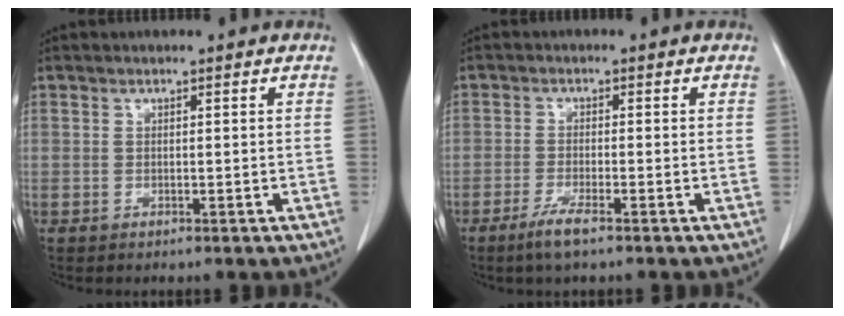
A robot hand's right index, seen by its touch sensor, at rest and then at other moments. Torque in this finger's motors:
{"motor_torque": [0.38, -0.32, 0.23, 0.05]}